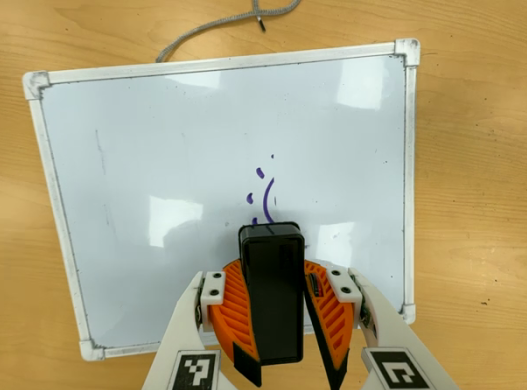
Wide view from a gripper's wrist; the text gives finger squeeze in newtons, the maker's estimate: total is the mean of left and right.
{"total": 11.7, "left": 11.9, "right": 11.5}